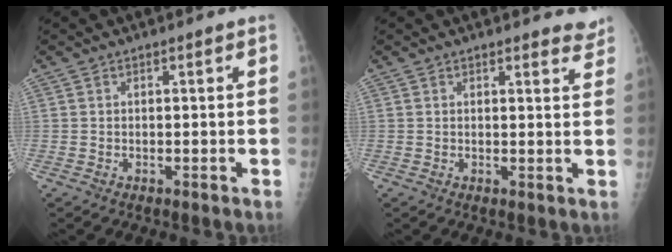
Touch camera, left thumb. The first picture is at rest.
{"total": 3.8, "force": [3.5, 1.2, 1.0], "torque": [0.012, -0.020, 0.026]}